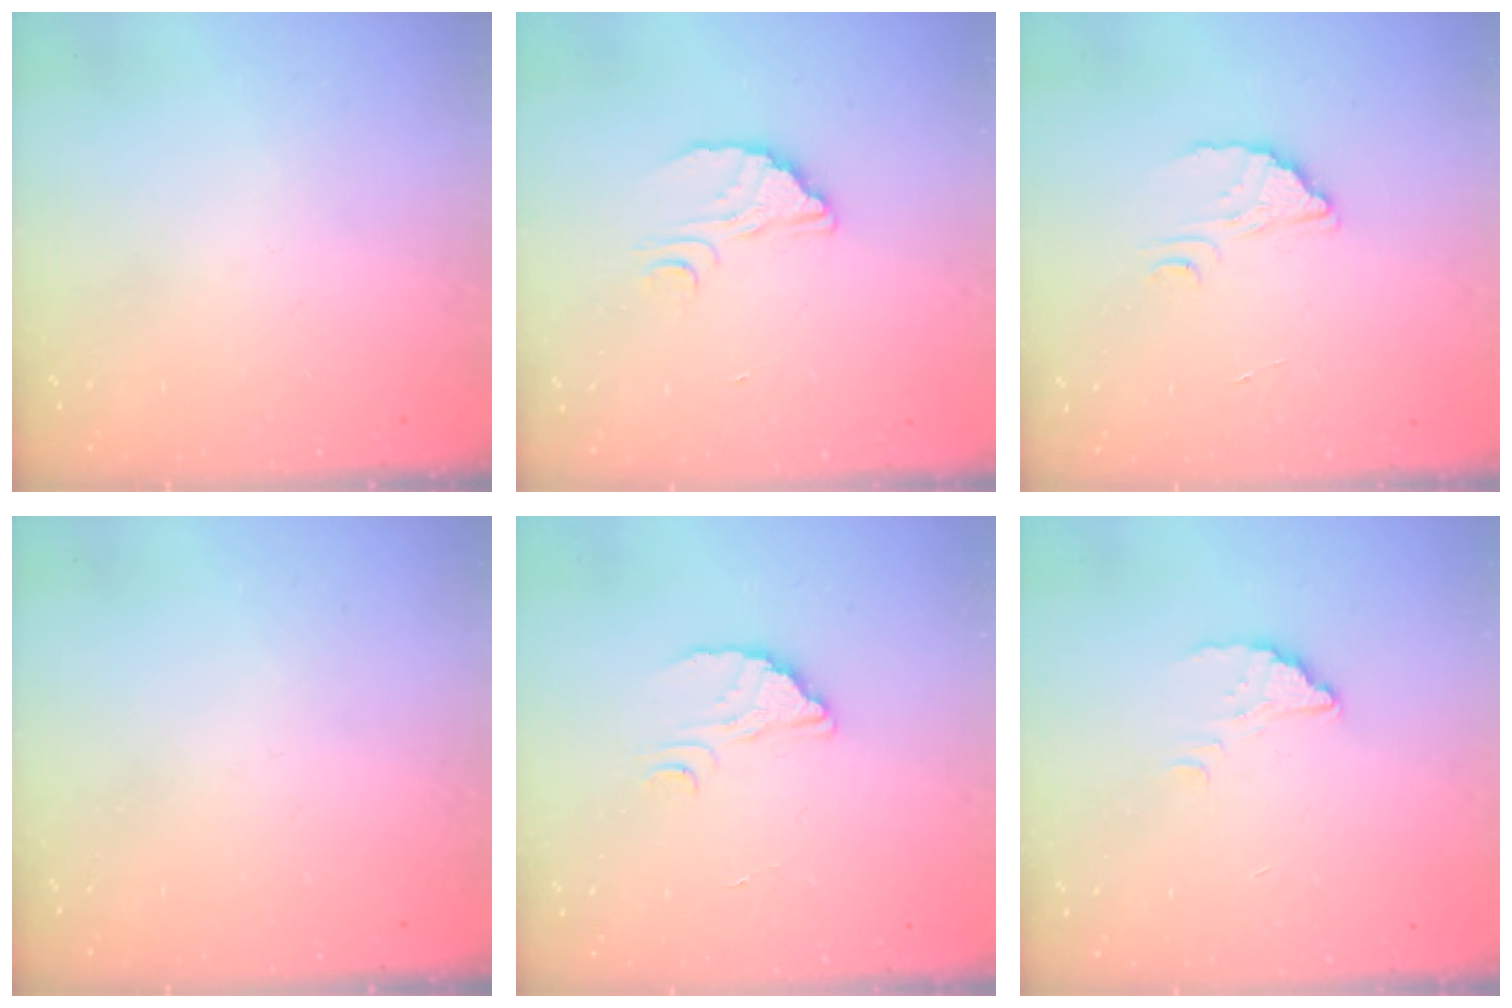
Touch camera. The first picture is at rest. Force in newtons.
{"total": 2.9, "press": 2.9, "slide": 0.0}
{"total": 2.6, "press": 2.6, "slide": 0.1}
{"total": 0.0}
{"total": 2.4, "press": 2.4, "slide": 0.1}
{"total": 2.2, "press": 2.2, "slide": 0.2}